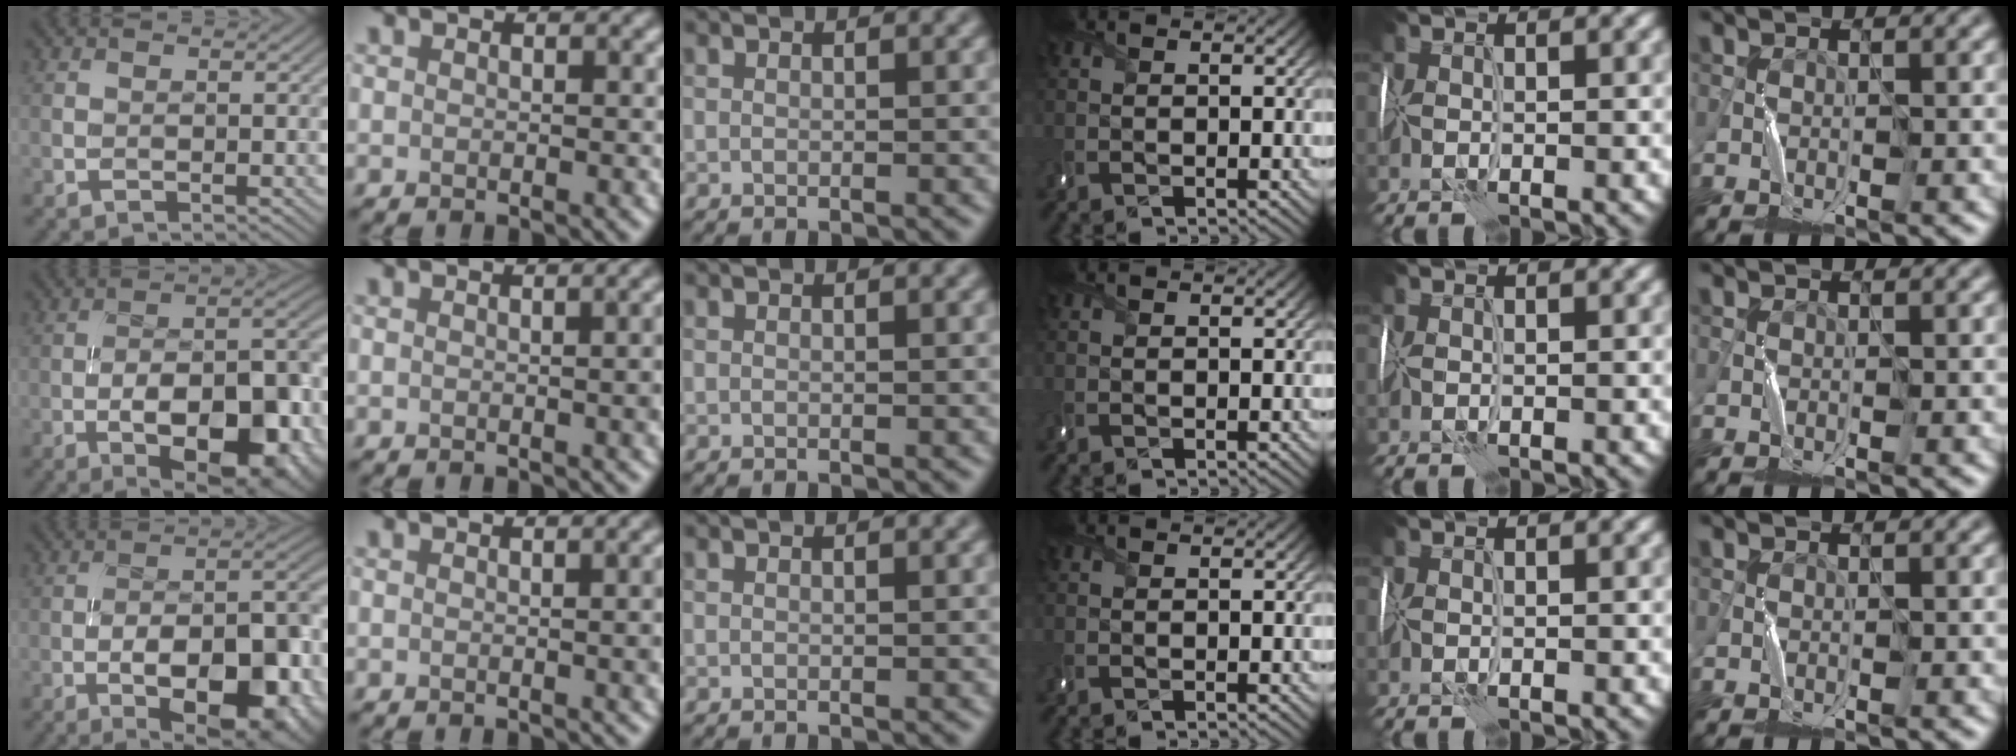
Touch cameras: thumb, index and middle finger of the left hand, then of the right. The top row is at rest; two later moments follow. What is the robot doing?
{"motion": "wrap", "object": "sponge"}